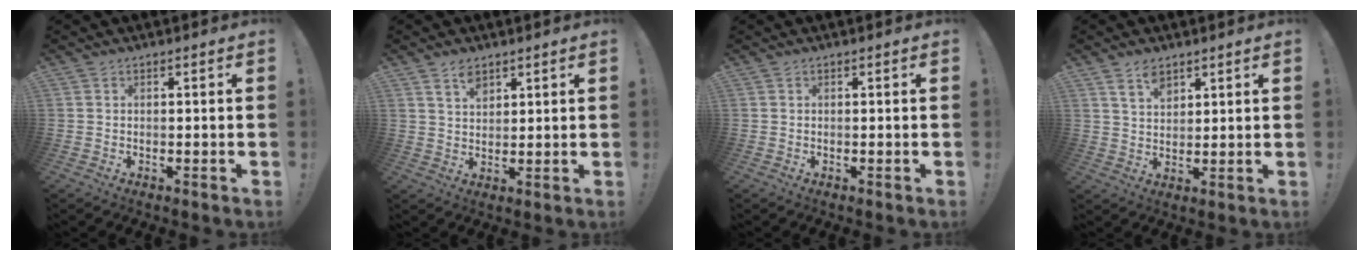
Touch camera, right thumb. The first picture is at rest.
{"total": 4.8, "force": [3.3, 2.7, 2.3], "torque": [-0.029, -0.018, 0.057]}
{"total": 0.0}
{"total": 5.9, "force": [4.0, 3.3, 2.8], "torque": [-0.041, -0.021, 0.073]}